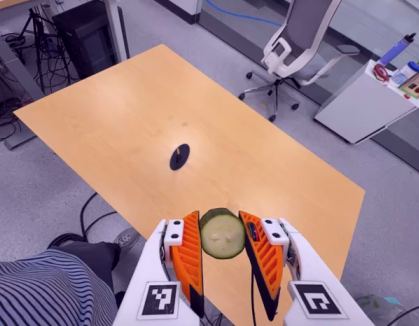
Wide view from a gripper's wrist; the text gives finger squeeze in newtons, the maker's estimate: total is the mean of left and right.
{"total": 10.0, "left": 10.7, "right": 9.3}